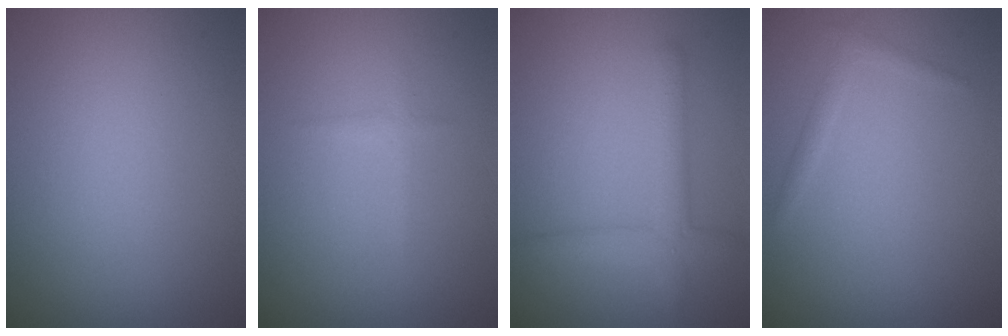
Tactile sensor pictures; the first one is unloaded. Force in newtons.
{"total": 0.7, "press": 0.7, "slide": 0.0}
{"total": 2.7, "press": 2.7, "slide": 0.2}
{"total": 1.0, "press": 1.0, "slide": 0.0}